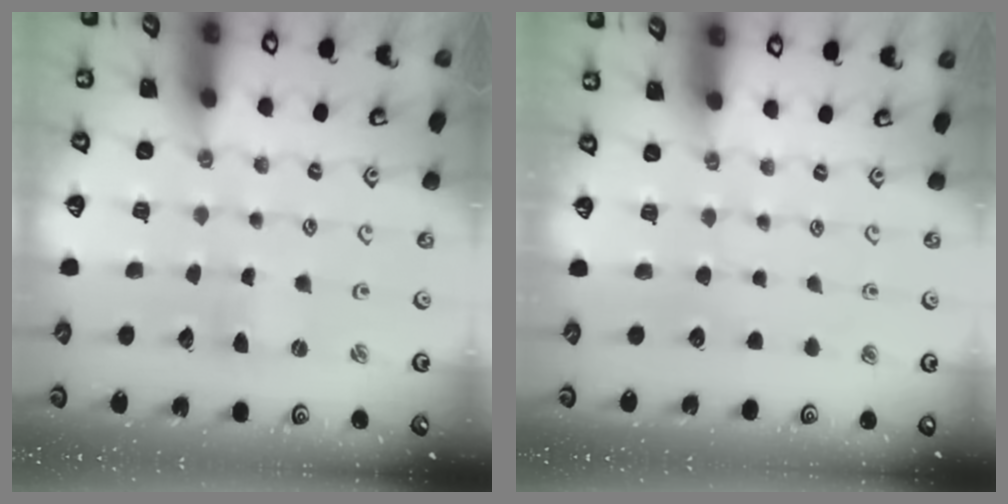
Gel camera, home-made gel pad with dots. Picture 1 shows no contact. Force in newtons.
{"total": 0.0}